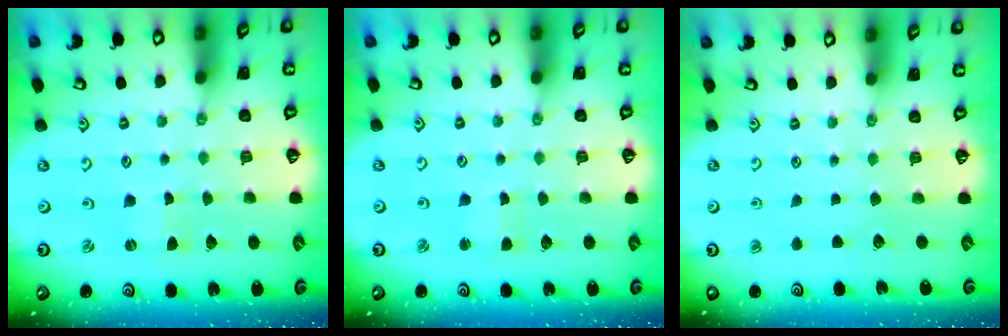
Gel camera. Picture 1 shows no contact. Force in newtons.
{"total": 1.3, "press": 1.3, "slide": 0.3}
{"total": 0.0}